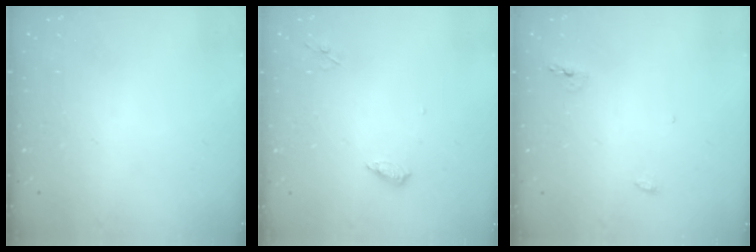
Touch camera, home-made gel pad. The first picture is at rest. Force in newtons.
{"total": 6.3, "press": 6.2, "slide": 0.6}
{"total": 4.3, "press": 4.2, "slide": 0.9}